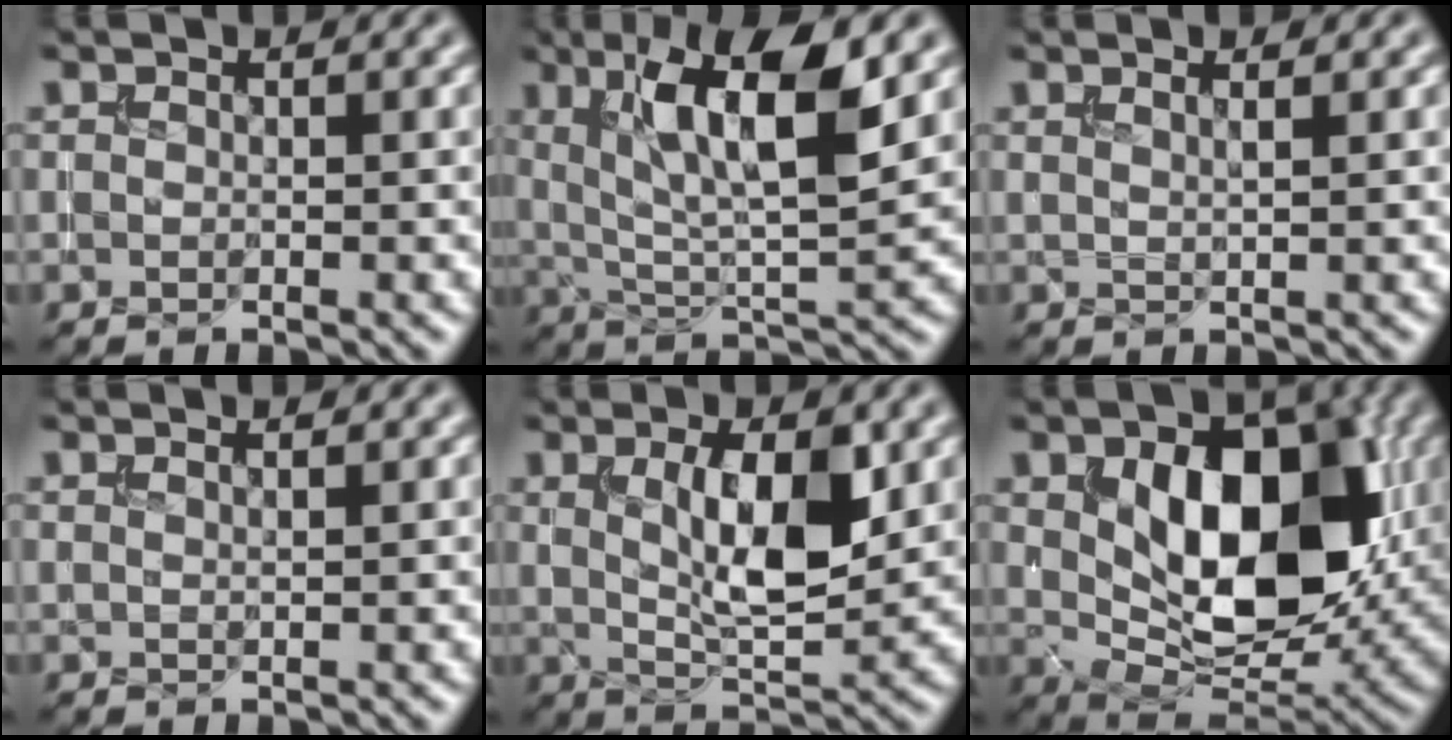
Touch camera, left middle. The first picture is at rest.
{"total": 9.8, "force": [3.5, 2.8, 8.8], "torque": [-0.146, -0.003, 0.061]}
{"total": 1.6, "force": [0.9, 0.5, 1.2], "torque": [-0.008, 0.001, 0.005]}
{"total": 0.8, "force": [0.6, 0.2, 0.5], "torque": [-0.006, -0.001, 0.006]}
{"total": 6.7, "force": [1.4, 2.4, 6.1], "torque": [-0.103, -0.004, 0.029]}
{"total": 11.6, "force": [1.9, 6.9, 9.1], "torque": [-0.139, -0.010, 0.040]}